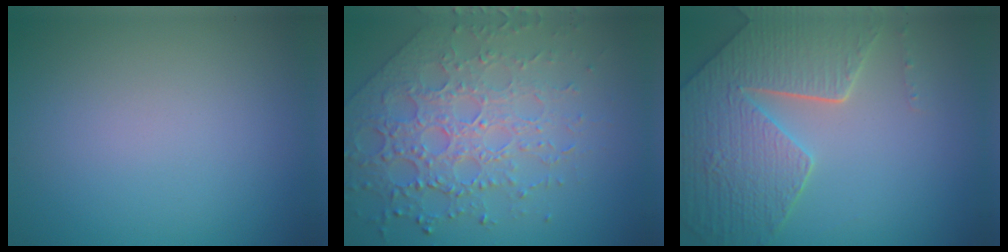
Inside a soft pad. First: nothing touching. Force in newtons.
{"total": 7.6, "press": 5.5, "slide": 5.2}
{"total": 8.6, "press": 6.2, "slide": 5.9}